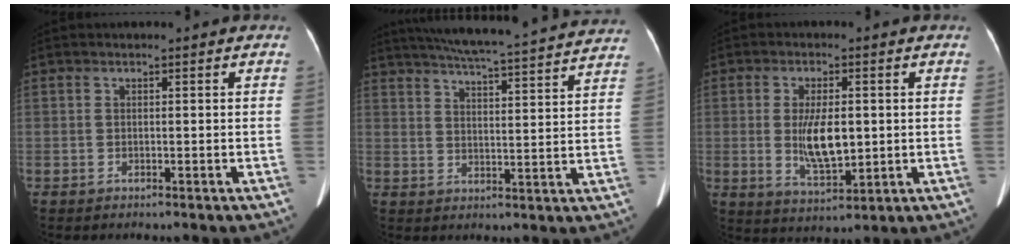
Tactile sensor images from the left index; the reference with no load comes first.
{"total": 26.5, "force": [24.3, 1.7, 10.5], "torque": [-0.174, -0.015, 0.304]}
{"total": 7.6, "force": [0.1, 2.8, 7.1], "torque": [-0.137, -0.008, 0.007]}